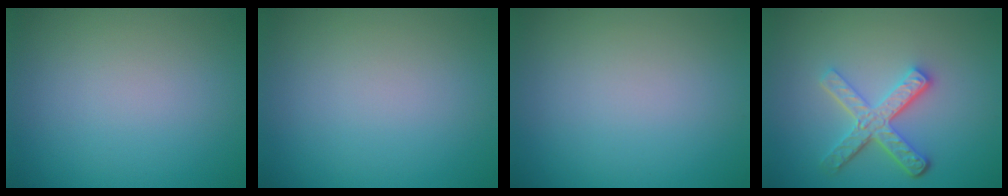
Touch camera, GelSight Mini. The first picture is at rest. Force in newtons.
{"total": 0.0}
{"total": 0.0}
{"total": 4.8, "press": 3.6, "slide": 3.2}